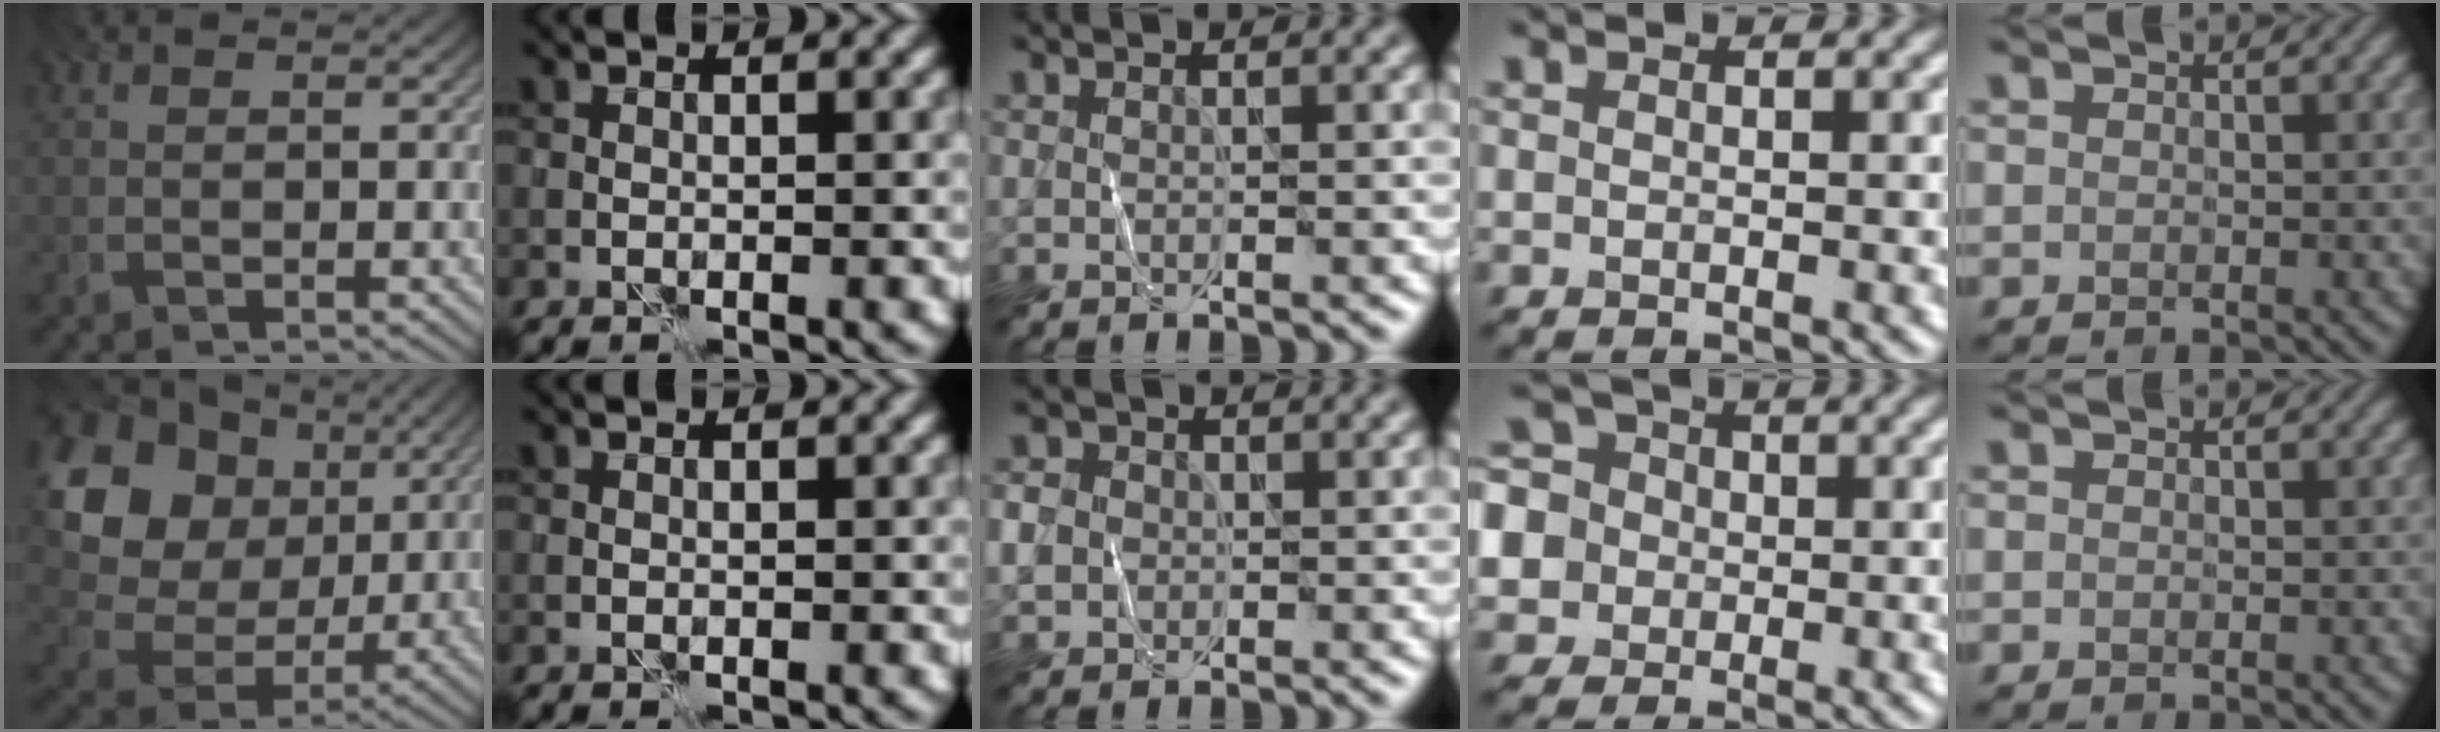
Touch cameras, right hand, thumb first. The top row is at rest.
{"thumb": {"total": 16.2, "force": [3.9, 12.8, 9.1], "torque": [-0.212, 0.022, 0.069]}, "middle": {"total": 2.2, "force": [-0.1, 2.1, 0.8], "torque": [-0.009, 0.005, -0.003]}, "ring": {"total": 7.9, "force": [0.0, 7.4, 2.8], "torque": [-0.068, 0.033, -0.034]}}